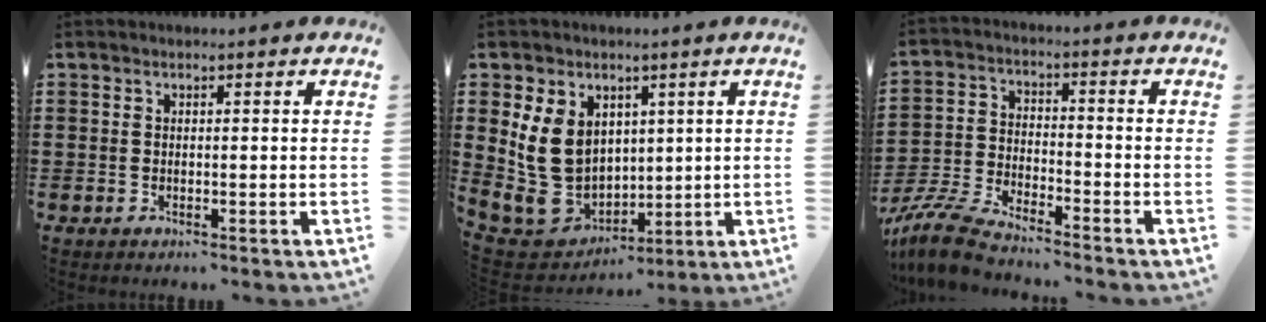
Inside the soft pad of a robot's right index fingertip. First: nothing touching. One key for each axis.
{"total": 11.8, "fx": 1.8, "fy": 9.8, "fz": 6.4, "tx": -0.182, "ty": 0.001, "tz": 0.037}
{"total": 7.8, "fx": -7.3, "fy": 0.6, "fz": 2.9, "tx": -0.078, "ty": 0.000, "tz": -0.146}